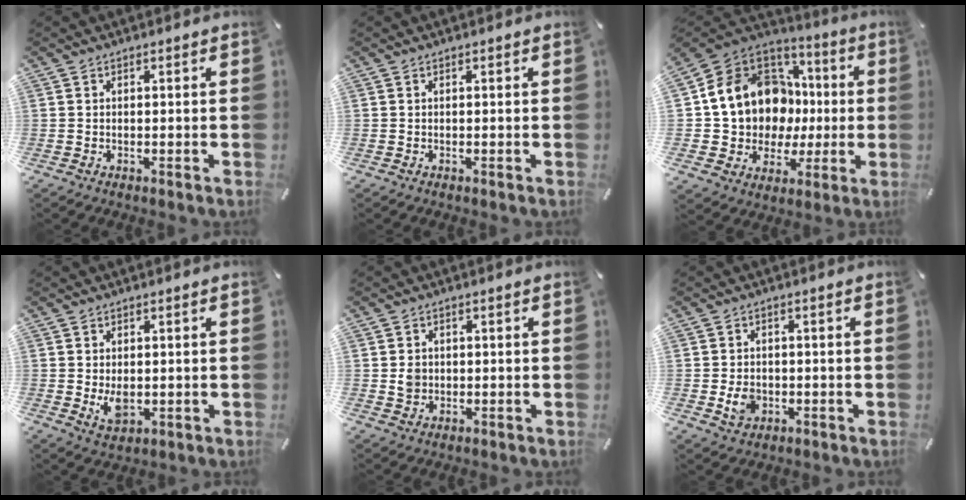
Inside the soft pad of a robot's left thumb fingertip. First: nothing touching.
{"total": 0.0}
{"total": 16.6, "force": [4.0, 14.4, 7.4], "torque": [-0.141, -0.034, 0.095]}
{"total": 4.3, "force": [-0.1, 2.8, 3.2], "torque": [-0.057, -0.008, -0.003]}
{"total": 2.8, "force": [0.1, 2.6, 1.0], "torque": [-0.013, 0.002, 0.000]}
{"total": 4.3, "force": [-0.8, 3.6, 2.2], "torque": [-0.034, -0.005, -0.017]}